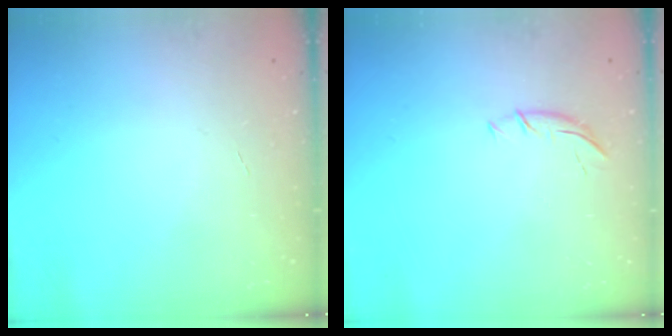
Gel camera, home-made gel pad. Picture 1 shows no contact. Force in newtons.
{"total": 5.8, "press": 5.7, "slide": 1.0}